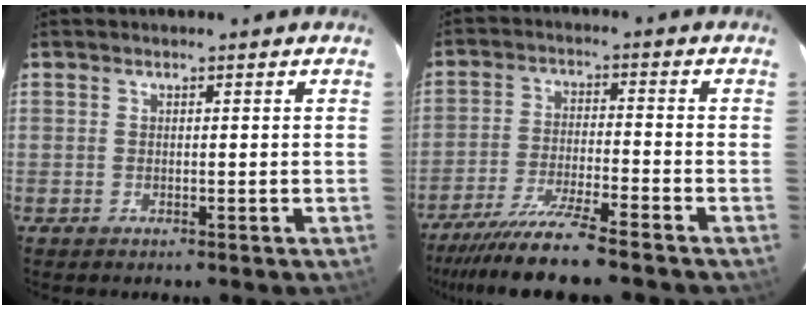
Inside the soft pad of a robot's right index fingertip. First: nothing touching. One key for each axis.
{"total": 10.1, "fx": -8.5, "fy": -0.7, "fz": 5.5, "tx": -0.090, "ty": -0.031, "tz": -0.145}